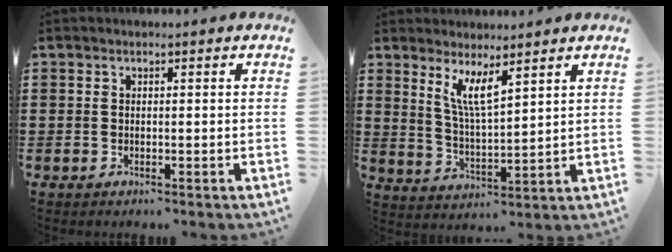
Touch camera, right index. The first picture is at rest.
{"total": 5.7, "force": [3.7, 0.9, 4.3], "torque": [-0.094, -0.009, 0.064]}